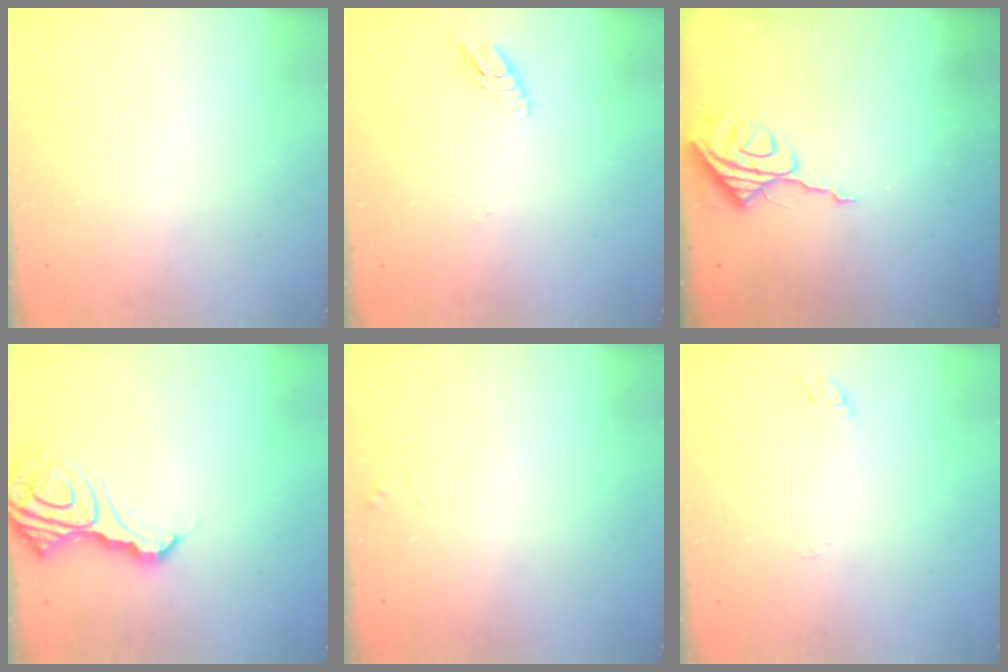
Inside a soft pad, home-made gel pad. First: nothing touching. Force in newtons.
{"total": 4.5, "press": 4.5, "slide": 0.0}
{"total": 8.8, "press": 8.8, "slide": 0.3}
{"total": 13.8, "press": 13.7, "slide": 1.5}
{"total": 3.0, "press": 3.0, "slide": 0.3}
{"total": 2.5, "press": 2.5, "slide": 0.2}